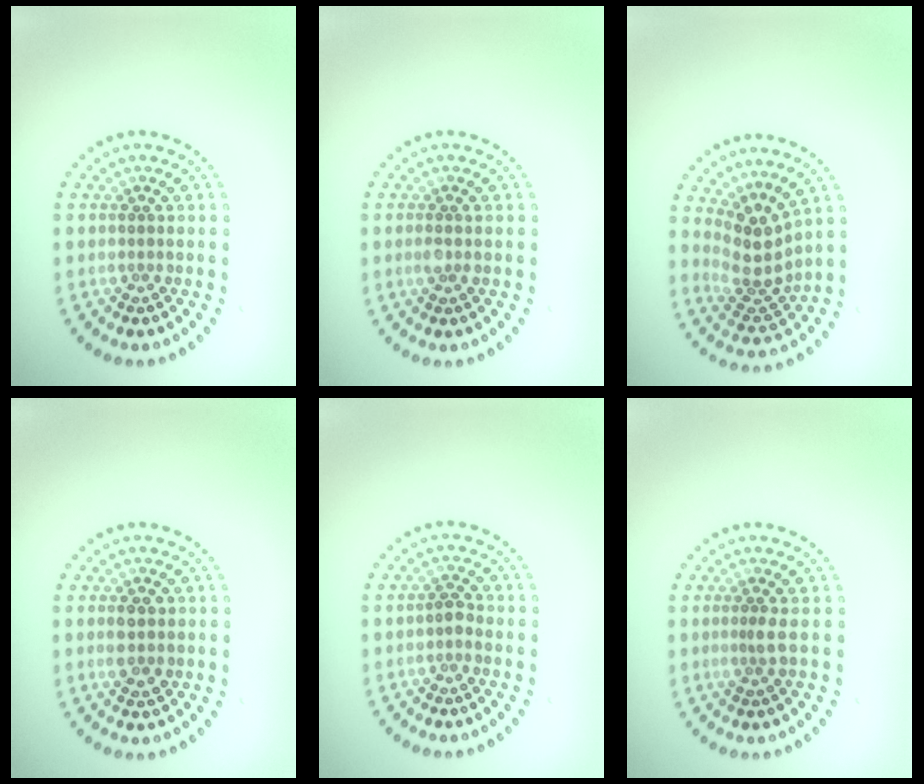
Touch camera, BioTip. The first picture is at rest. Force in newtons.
{"total": 0.8, "press": 0.7, "slide": 0.3}
{"total": 3.8, "press": 2.9, "slide": 2.4}
{"total": 2.0, "press": 2.0, "slide": 0.0}
{"total": 1.1, "press": 1.0, "slide": 0.4}
{"total": 1.0, "press": 0.6, "slide": 0.8}